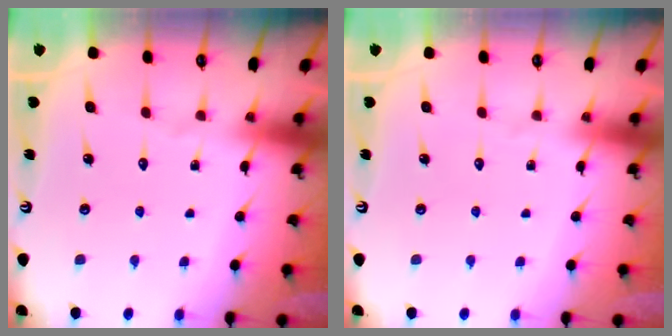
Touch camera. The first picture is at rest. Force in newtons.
{"total": 0.0}